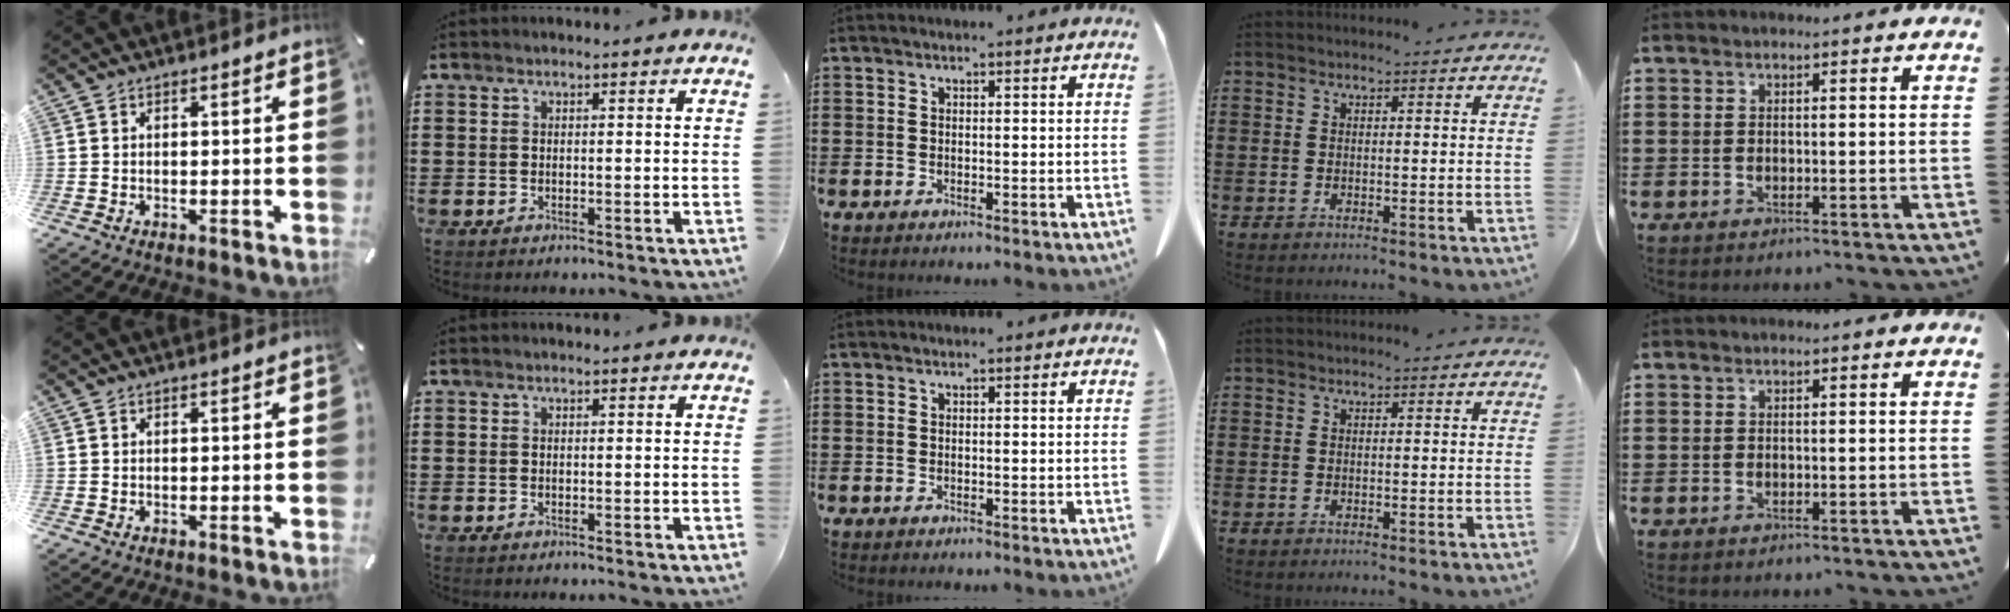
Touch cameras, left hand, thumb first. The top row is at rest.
{}